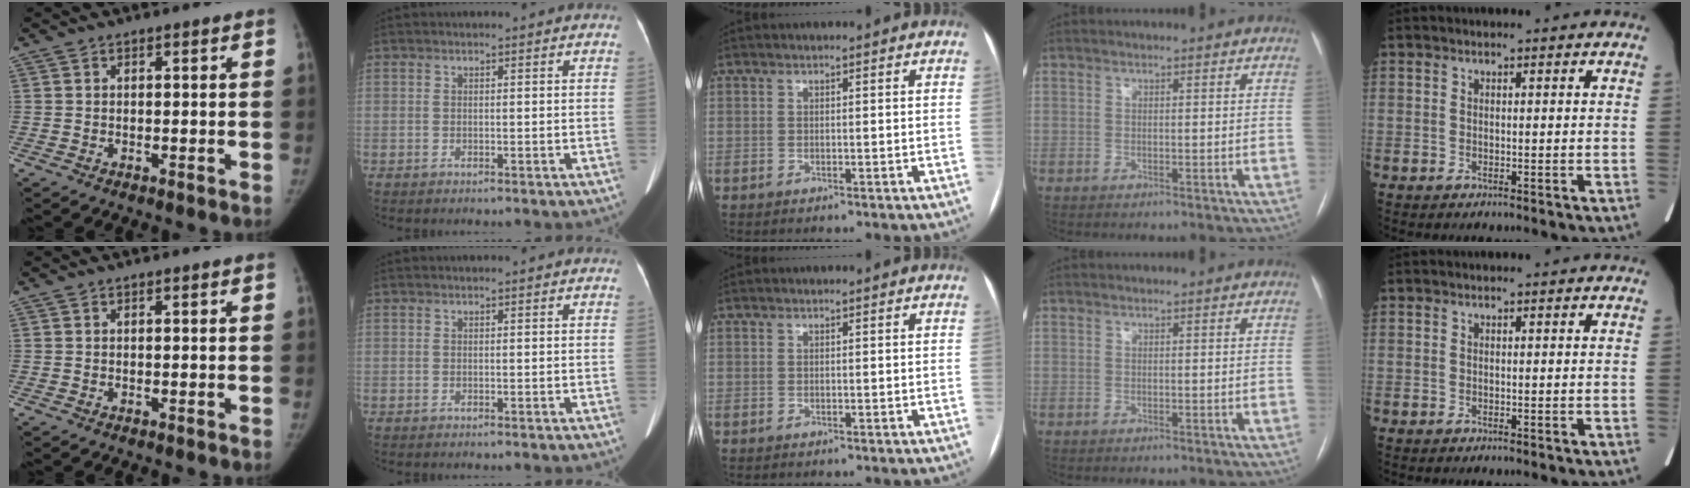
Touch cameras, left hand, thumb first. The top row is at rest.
{}